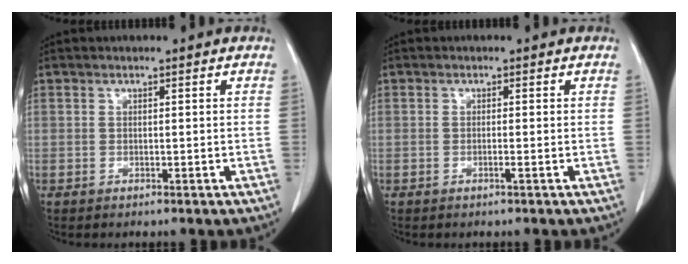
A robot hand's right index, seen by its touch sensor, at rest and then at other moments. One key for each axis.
{"total": 0.7, "fx": -0.3, "fy": -0.2, "fz": 0.6, "tx": -0.010, "ty": 0.000, "tz": -0.006}